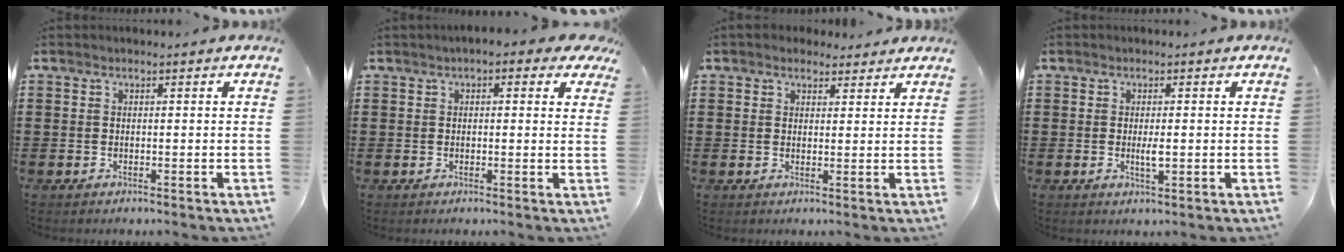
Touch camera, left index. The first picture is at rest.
{"total": 2.0, "force": [1.0, 0.8, 1.5], "torque": [-0.033, 0.008, 0.017]}
{"total": 2.5, "force": [2.2, 1.2, 0.3], "torque": [-0.003, -0.001, 0.040]}
{"total": 2.2, "force": [-0.1, 0.5, 2.2], "torque": [-0.041, -0.002, -0.002]}